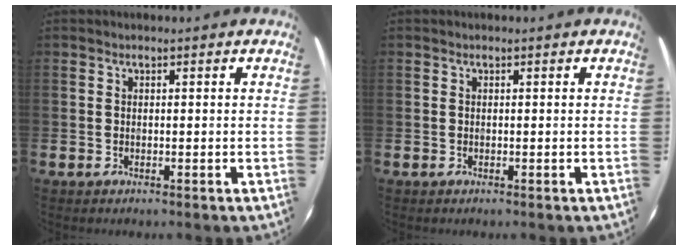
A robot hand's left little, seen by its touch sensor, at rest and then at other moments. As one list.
[{"total": 0.0}]